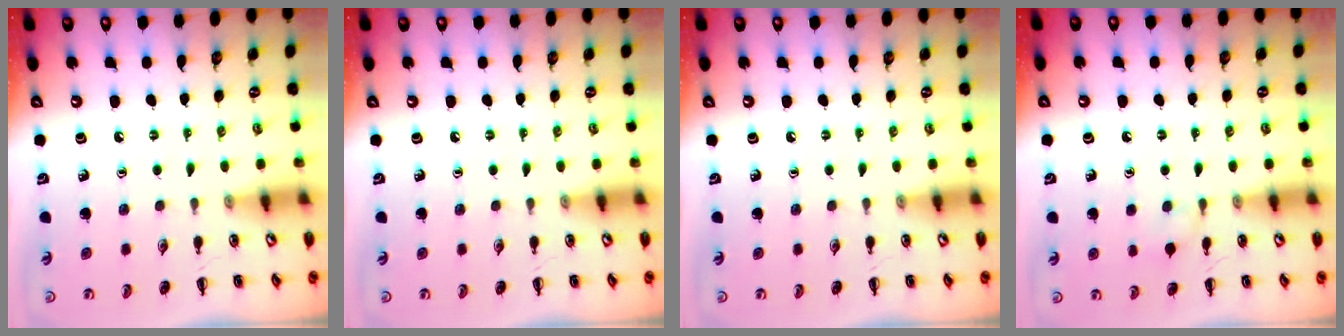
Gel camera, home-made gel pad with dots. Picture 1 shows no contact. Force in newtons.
{"total": 0.0}
{"total": 0.0}
{"total": 5.9, "press": 5.6, "slide": 1.9}